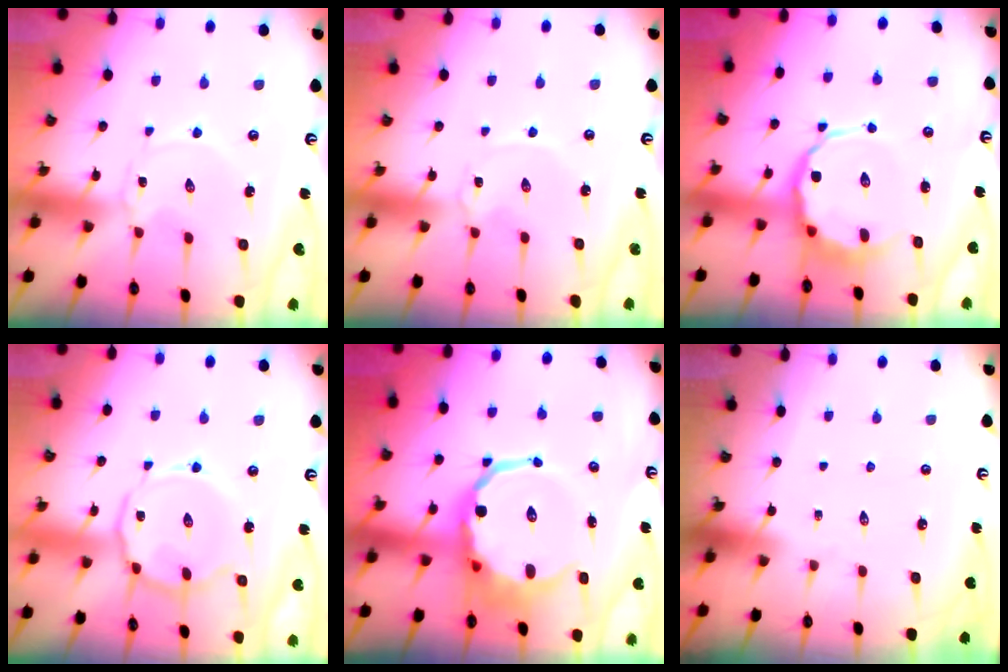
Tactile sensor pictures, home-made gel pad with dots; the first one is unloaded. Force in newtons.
{"total": 0.0}
{"total": 8.8, "press": 8.2, "slide": 3.1}
{"total": 12.4, "press": 12.4, "slide": 0.9}
{"total": 12.5, "press": 12.2, "slide": 2.5}
{"total": 0.0}